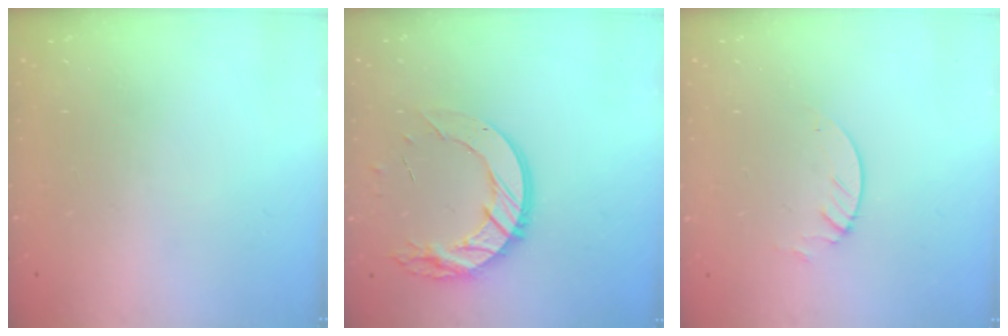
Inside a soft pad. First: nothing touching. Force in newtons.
{"total": 14.7, "press": 14.6, "slide": 1.3}
{"total": 2.1, "press": 2.1, "slide": 0.2}